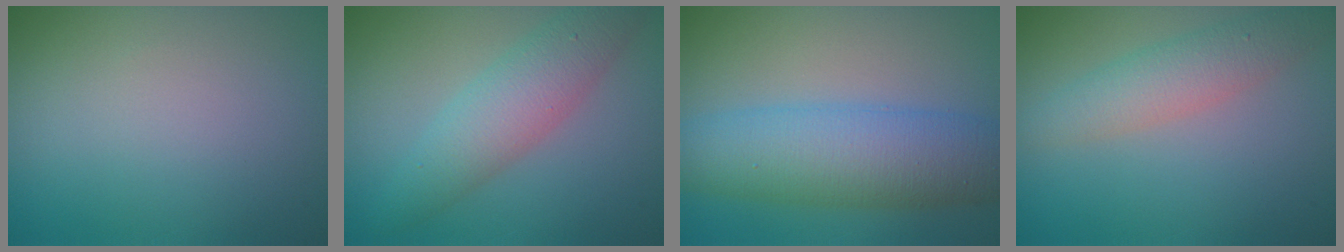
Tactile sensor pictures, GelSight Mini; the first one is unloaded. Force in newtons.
{"total": 4.6, "press": 4.6, "slide": 0.0}
{"total": 7.7, "press": 7.7, "slide": 0.1}
{"total": 3.2, "press": 3.2, "slide": 0.1}